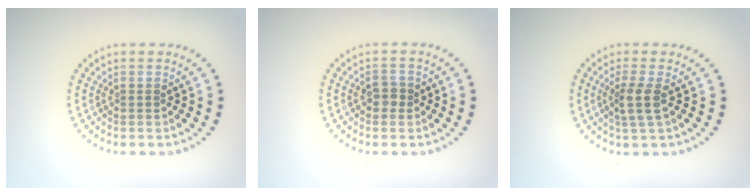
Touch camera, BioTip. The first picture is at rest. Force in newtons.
{"total": 1.4, "press": 1.4, "slide": 0.2}
{"total": 2.3, "press": 1.9, "slide": 1.4}